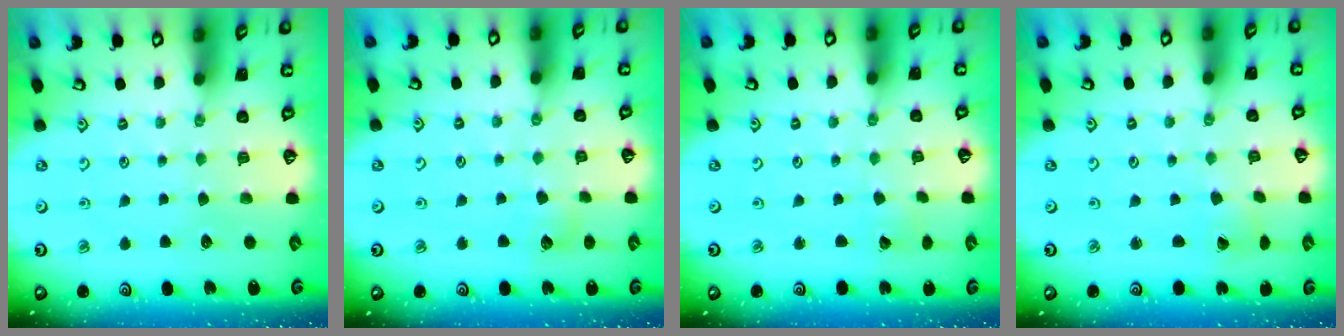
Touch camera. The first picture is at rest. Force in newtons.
{"total": 4.8, "press": 4.8, "slide": 0.4}
{"total": 2.4, "press": 2.4, "slide": 0.2}
{"total": 1.3, "press": 1.3, "slide": 0.1}